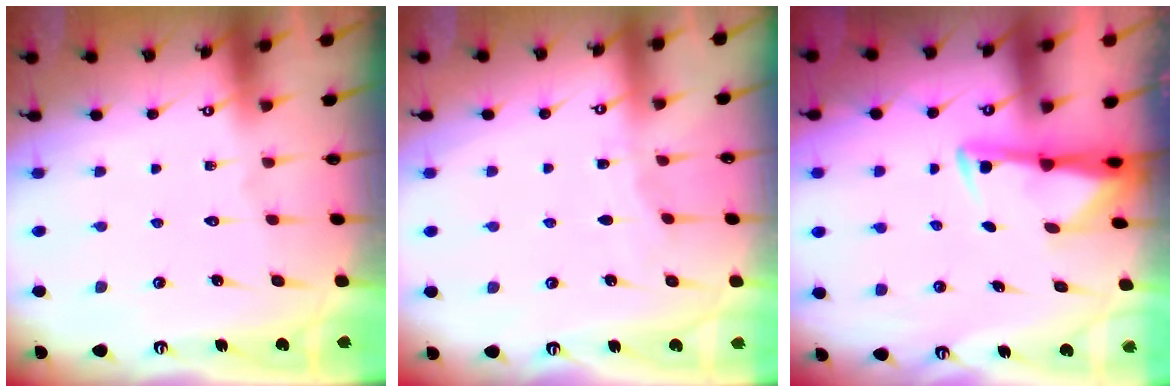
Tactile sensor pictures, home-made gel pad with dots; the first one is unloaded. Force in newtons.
{"total": 2.7, "press": 2.6, "slide": 0.5}
{"total": 2.8, "press": 2.7, "slide": 0.6}